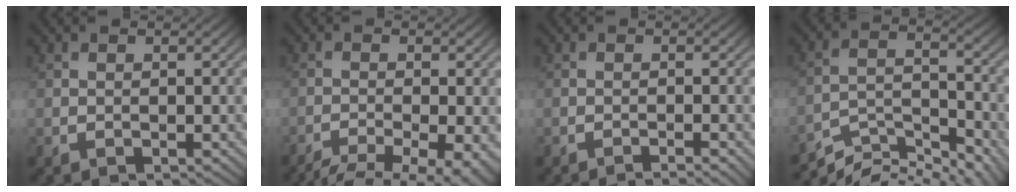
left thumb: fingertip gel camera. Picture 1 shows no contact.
{"total": 9.4, "force": [-7.2, 2.4, 5.6], "torque": [-0.086, -0.018, -0.089]}
{"total": 1.8, "force": [-1.3, 0.2, 1.2], "torque": [-0.011, 0.003, -0.025]}
{"total": 8.6, "force": [-7.1, 2.4, 4.1], "torque": [-0.076, -0.001, -0.129]}